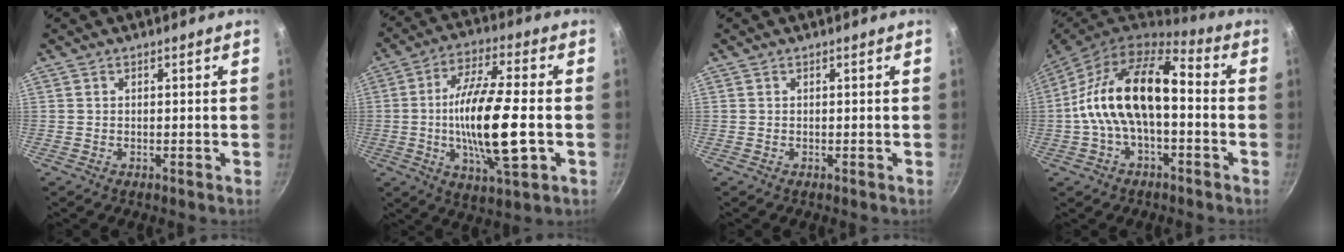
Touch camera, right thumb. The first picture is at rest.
{"total": 17.9, "force": [-2.2, 5.1, 17.0], "torque": [-0.311, 0.011, -0.045]}
{"total": 0.0}
{"total": 17.2, "force": [-1.1, 9.1, 14.5], "torque": [-0.246, 0.050, -0.035]}